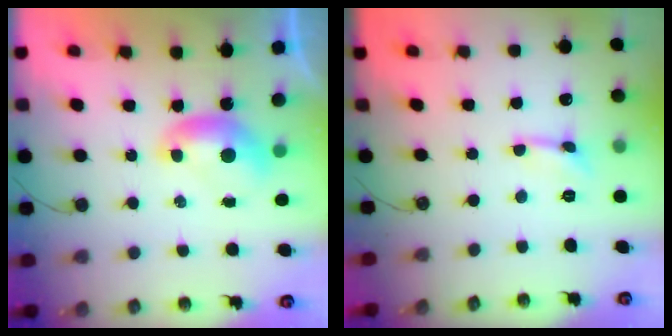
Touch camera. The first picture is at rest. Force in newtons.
{"total": 0.9, "press": 0.8, "slide": 0.4}